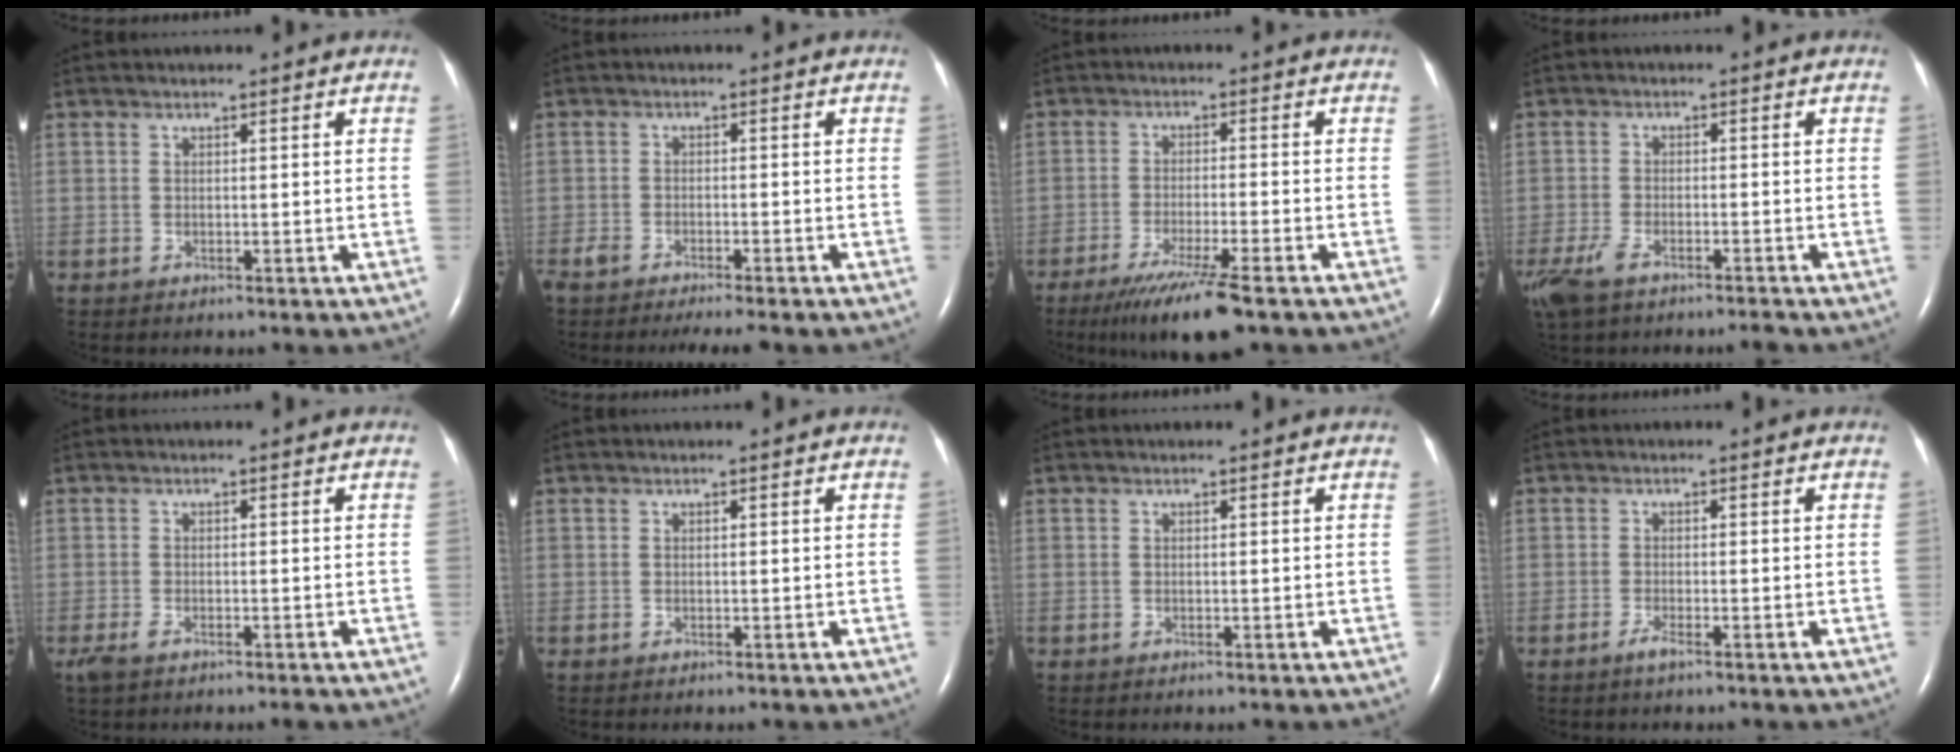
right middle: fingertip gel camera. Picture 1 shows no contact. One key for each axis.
{"total": 8.3, "fx": -7.0, "fy": 1.1, "fz": 4.3, "tx": -0.065, "ty": -0.010, "tz": -0.110}
{"total": 9.4, "fx": -6.5, "fy": -0.1, "fz": 6.7, "tx": -0.116, "ty": -0.026, "tz": -0.107}
{"total": 5.0, "fx": -3.6, "fy": 1.4, "fz": 3.2, "tx": -0.069, "ty": -0.012, "tz": -0.065}
{"total": 3.1, "fx": -2.2, "fy": 0.8, "fz": 2.0, "tx": -0.044, "ty": -0.008, "tz": -0.038}
{"total": 0.0}
{"total": 0.0}
{"total": 1.4, "fx": -0.9, "fy": -0.1, "fz": 1.0, "tx": -0.026, "ty": -0.003, "tz": -0.020}